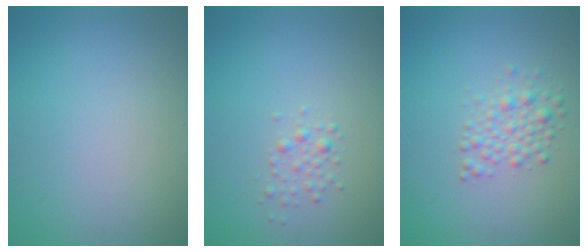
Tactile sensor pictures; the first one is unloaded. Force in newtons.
{"total": 1.2, "press": 1.2, "slide": 0.0}
{"total": 2.3, "press": 2.3, "slide": 0.0}